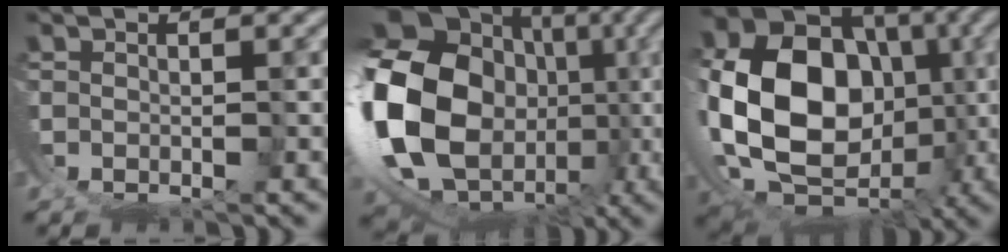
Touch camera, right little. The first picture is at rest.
{"total": 21.9, "force": [-2.5, 17.1, 13.5], "torque": [-0.302, -0.069, -0.025]}
{"total": 19.3, "force": [-2.6, 14.4, 12.6], "torque": [-0.295, -0.091, -0.007]}